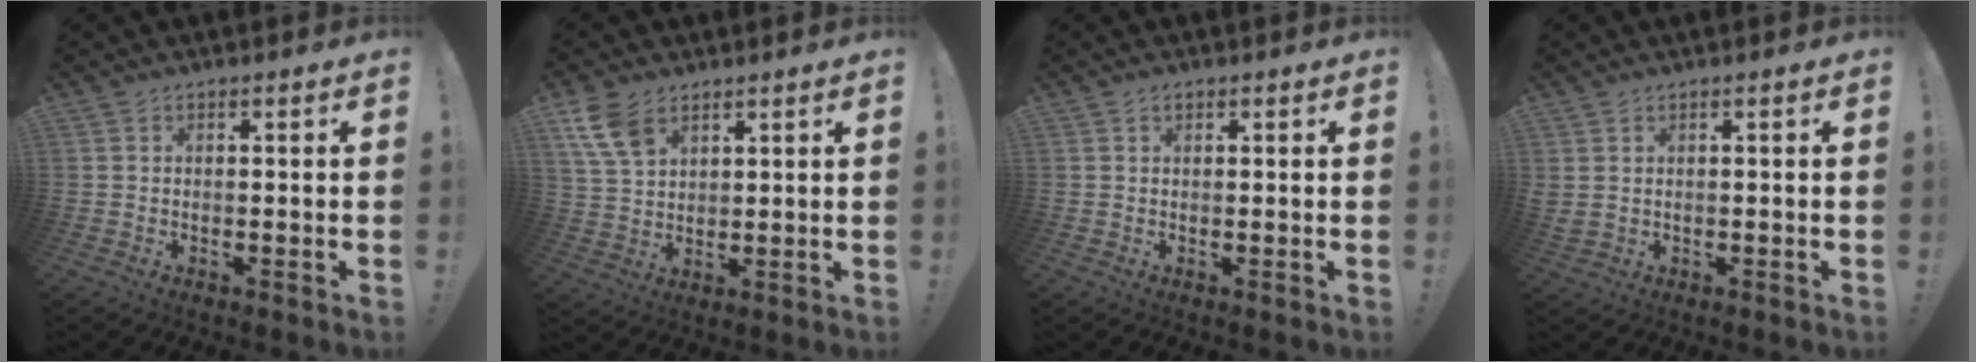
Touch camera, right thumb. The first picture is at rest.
{"total": 9.2, "force": [5.5, 5.3, 5.1], "torque": [-0.102, -0.018, 0.109]}
{"total": 0.8, "force": [0.5, 0.6, 0.2], "torque": [-0.004, 0.001, 0.010]}
{"total": 1.8, "force": [1.1, 0.6, 1.4], "torque": [-0.028, 0.000, 0.021]}